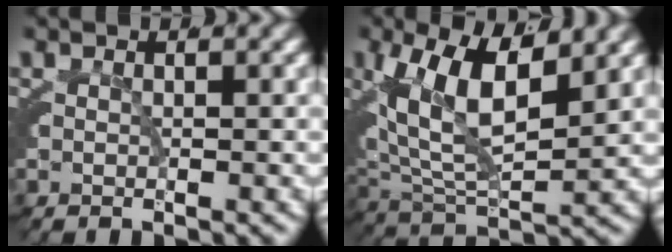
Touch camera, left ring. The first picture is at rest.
{"total": 8.5, "force": [3.0, 3.8, 7.0], "torque": [-0.135, -0.004, 0.058]}